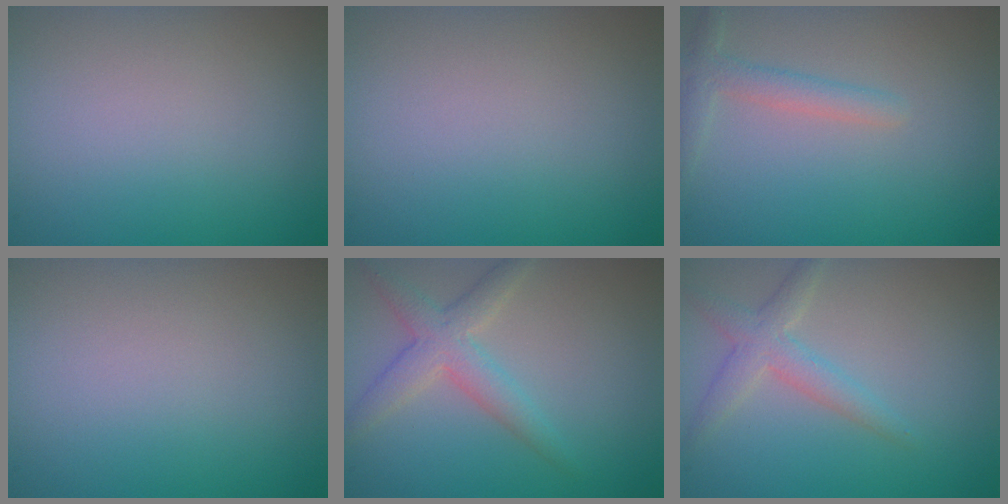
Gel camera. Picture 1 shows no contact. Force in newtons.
{"total": 0.0}
{"total": 2.0, "press": 2.0, "slide": 0.1}
{"total": 0.0}
{"total": 3.3, "press": 3.3, "slide": 0.1}
{"total": 2.5, "press": 2.5, "slide": 0.1}